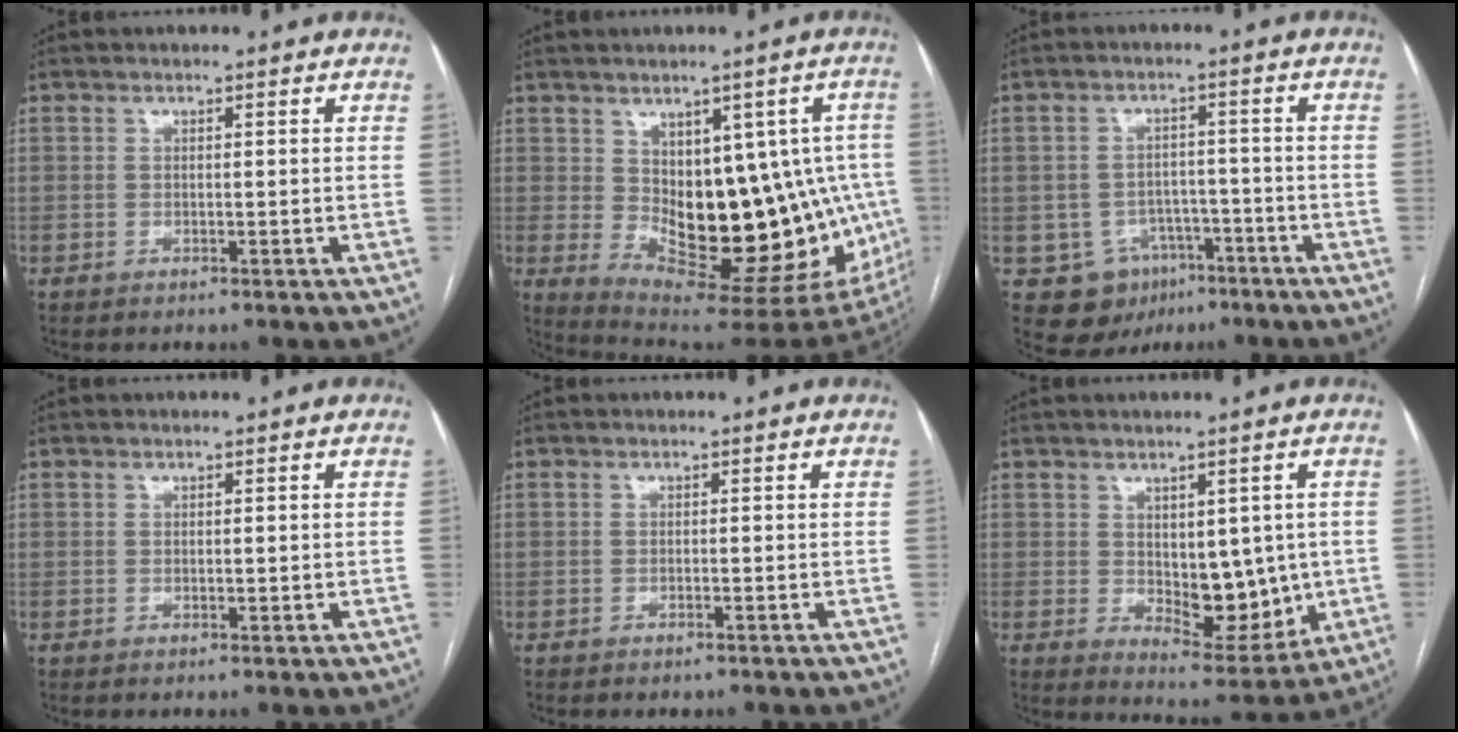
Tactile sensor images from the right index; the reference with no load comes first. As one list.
[{"total": 19.8, "force": [-0.8, 9.0, 17.6], "torque": [-0.174, 0.012, 0.020]}, {"total": 8.3, "force": [-3.9, 6.9, 2.2], "torque": [-0.033, 0.014, -0.046]}, {"total": 0.7, "force": [0.1, 0.4, 0.6], "torque": [-0.009, -0.002, 0.004]}, {"total": 0.5, "force": [-0.4, 0.2, 0.2], "torque": [-0.003, 0.001, -0.005]}, {"total": 9.6, "force": [-0.1, 5.0, 8.2], "torque": [-0.099, -0.007, 0.020]}]